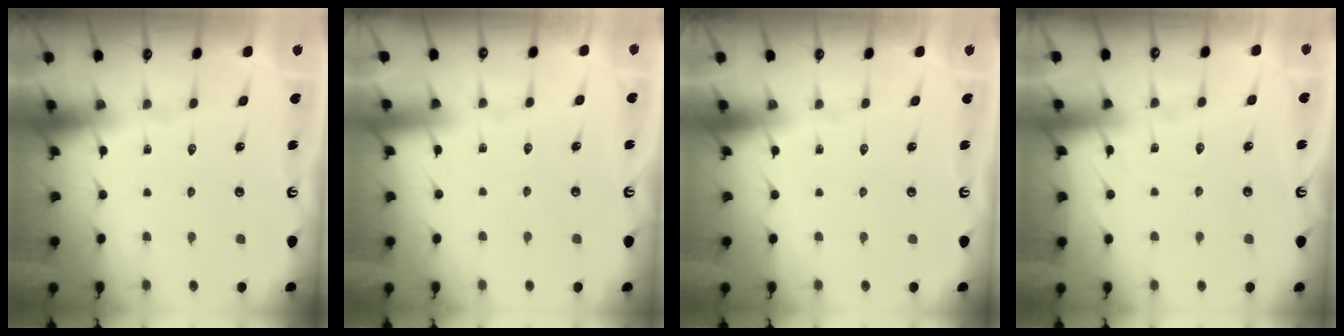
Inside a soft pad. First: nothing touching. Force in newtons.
{"total": 1.1, "press": 1.1, "slide": 0.2}
{"total": 0.0}
{"total": 2.7, "press": 2.7, "slide": 0.3}